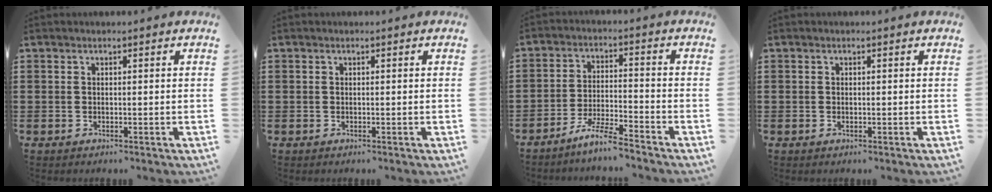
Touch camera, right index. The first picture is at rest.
{"total": 0.0}
{"total": 5.7, "force": [-5.2, -0.3, 2.4], "torque": [-0.054, -0.011, -0.100]}
{"total": 0.0}